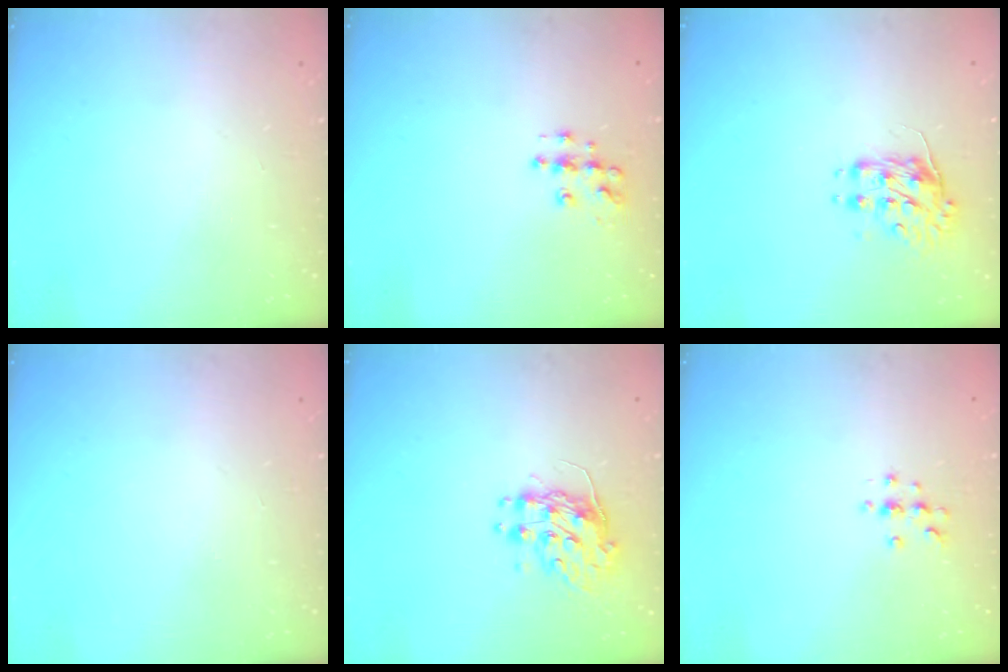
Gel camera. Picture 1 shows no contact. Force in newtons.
{"total": 8.5, "press": 8.5, "slide": 0.5}
{"total": 8.4, "press": 8.4, "slide": 0.3}
{"total": 0.0}
{"total": 9.2, "press": 9.2, "slide": 0.7}
{"total": 3.7, "press": 3.7, "slide": 0.4}